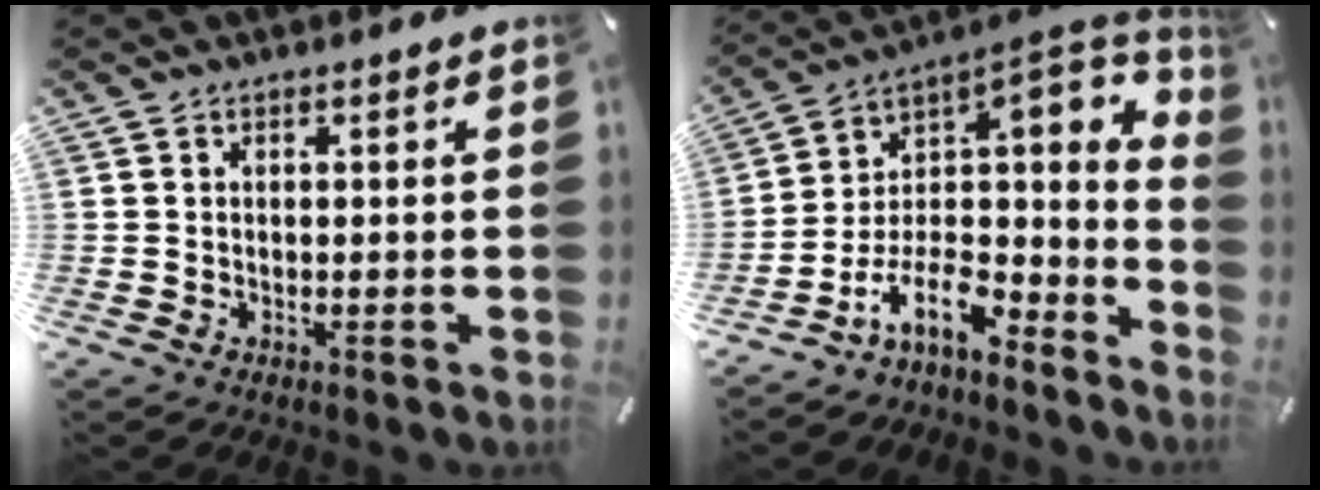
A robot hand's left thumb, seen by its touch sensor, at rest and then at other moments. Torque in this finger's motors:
{"motor_torque": [-1.43, 2.31, 1.40, 1.37, 0.14]}